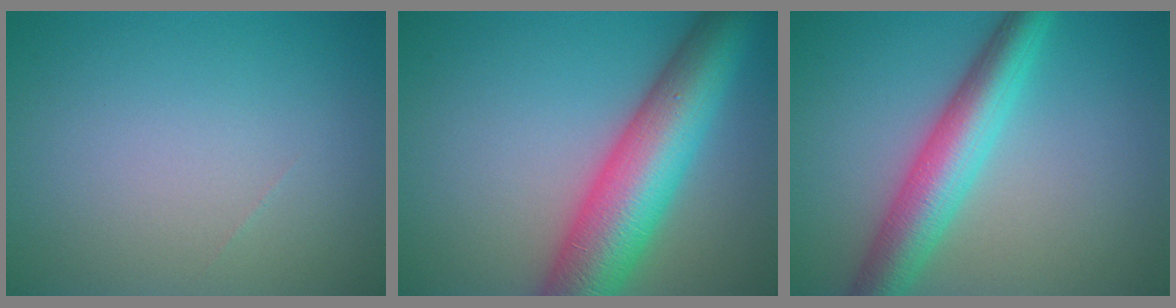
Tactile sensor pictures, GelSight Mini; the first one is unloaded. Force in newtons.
{"total": 10.8, "press": 10.8, "slide": 0.3}
{"total": 6.3, "press": 6.3, "slide": 0.2}